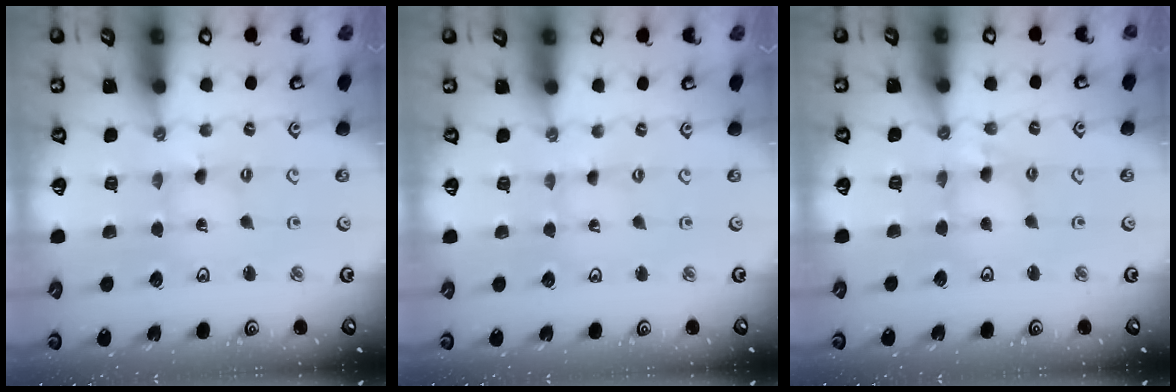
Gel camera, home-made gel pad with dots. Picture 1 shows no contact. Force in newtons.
{"total": 0.0}
{"total": 5.0, "press": 5.0, "slide": 0.4}